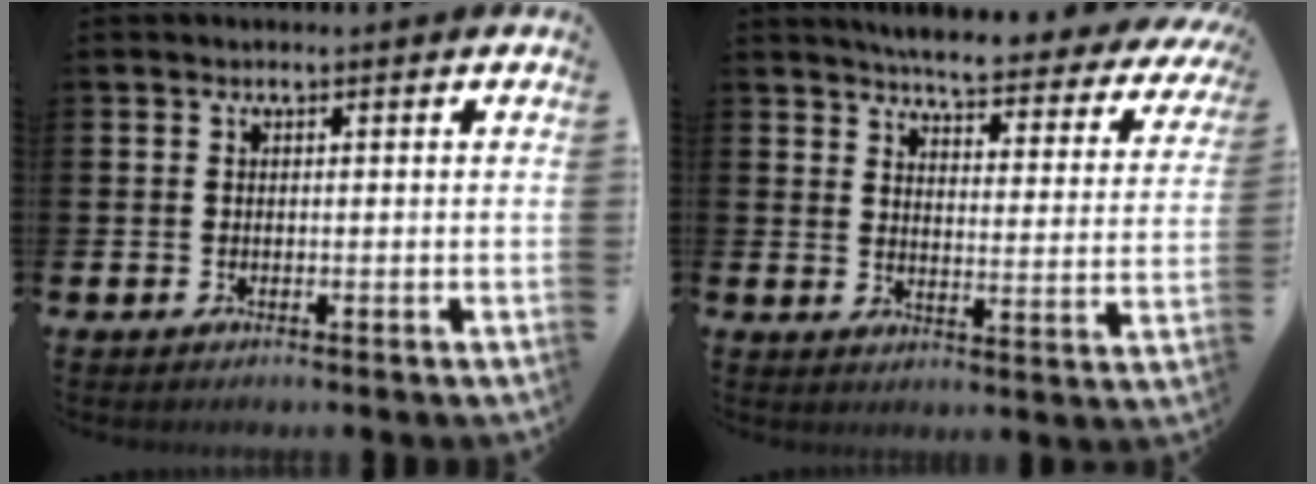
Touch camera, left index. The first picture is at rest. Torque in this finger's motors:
{"motor_torque": [1.09, -1.05, 0.42, 0.10]}